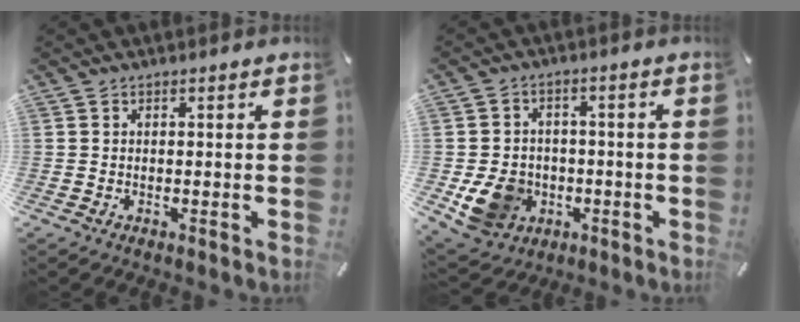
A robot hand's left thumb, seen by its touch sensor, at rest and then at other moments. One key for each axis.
{"total": 10.5, "fx": -2.5, "fy": 9.2, "fz": 4.5, "tx": -0.102, "ty": 0.018, "tz": -0.039}